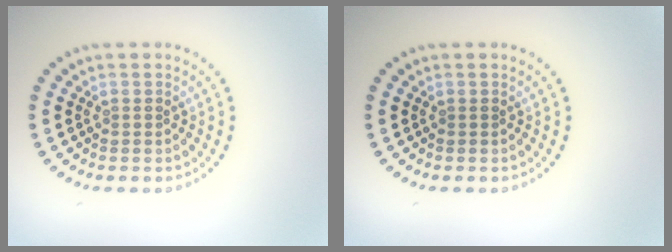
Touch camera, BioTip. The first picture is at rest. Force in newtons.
{"total": 0.0}